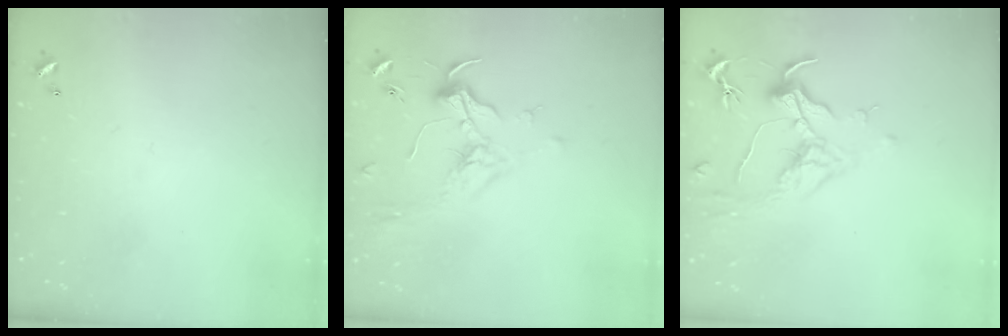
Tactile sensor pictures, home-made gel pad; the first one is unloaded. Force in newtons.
{"total": 1.9, "press": 1.7, "slide": 0.8}
{"total": 1.7, "press": 1.5, "slide": 0.7}